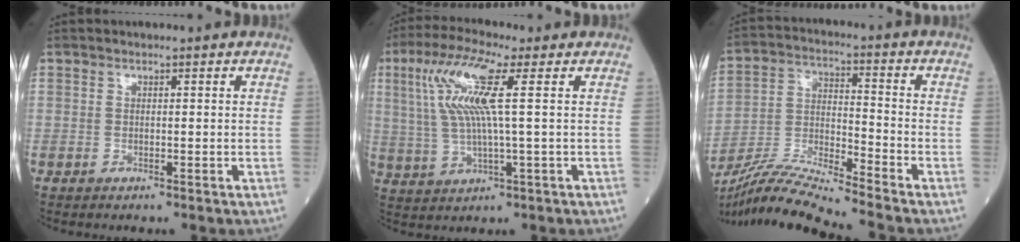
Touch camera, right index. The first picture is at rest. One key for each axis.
{"total": 10.4, "fx": 2.9, "fy": 0.4, "fz": 10.0, "tx": -0.223, "ty": 0.016, "tz": 0.055}
{"total": 12.9, "fx": -12.0, "fy": -2.3, "fz": 4.3, "tx": -0.079, "ty": -0.004, "tz": -0.225}